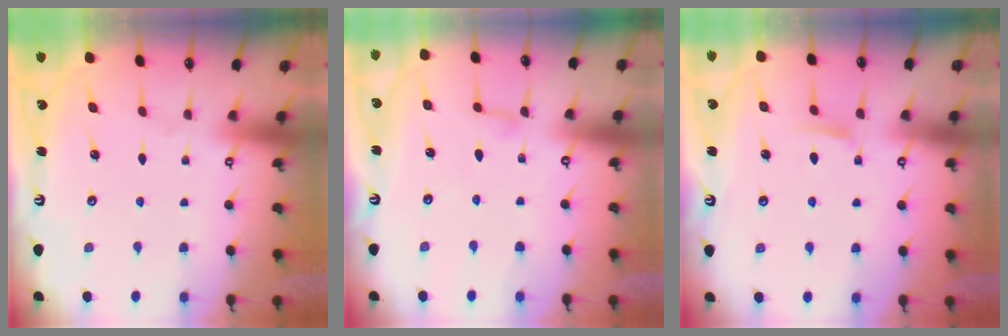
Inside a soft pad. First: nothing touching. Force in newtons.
{"total": 3.9, "press": 3.9, "slide": 0.5}
{"total": 4.7, "press": 4.7, "slide": 0.7}